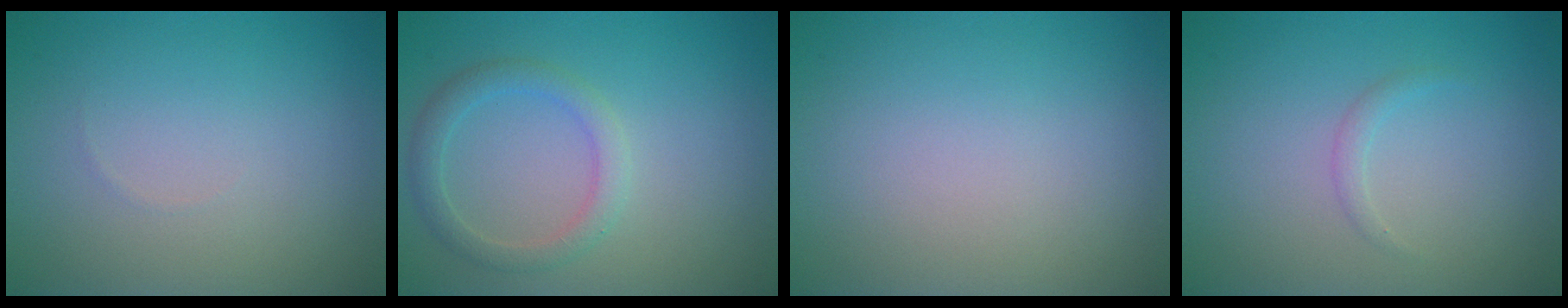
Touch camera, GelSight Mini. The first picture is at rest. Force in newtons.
{"total": 2.3, "press": 2.3, "slide": 0.1}
{"total": 0.0}
{"total": 0.8, "press": 0.8, "slide": 0.1}